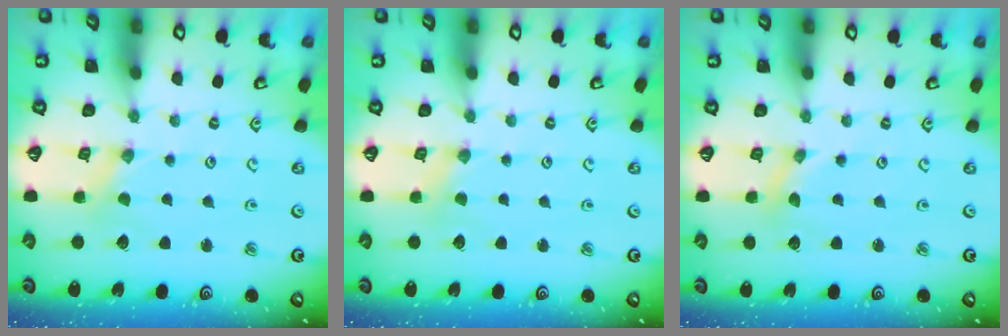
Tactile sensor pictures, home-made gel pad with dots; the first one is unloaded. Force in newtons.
{"total": 1.8, "press": 1.7, "slide": 0.4}
{"total": 0.8, "press": 0.8, "slide": 0.0}